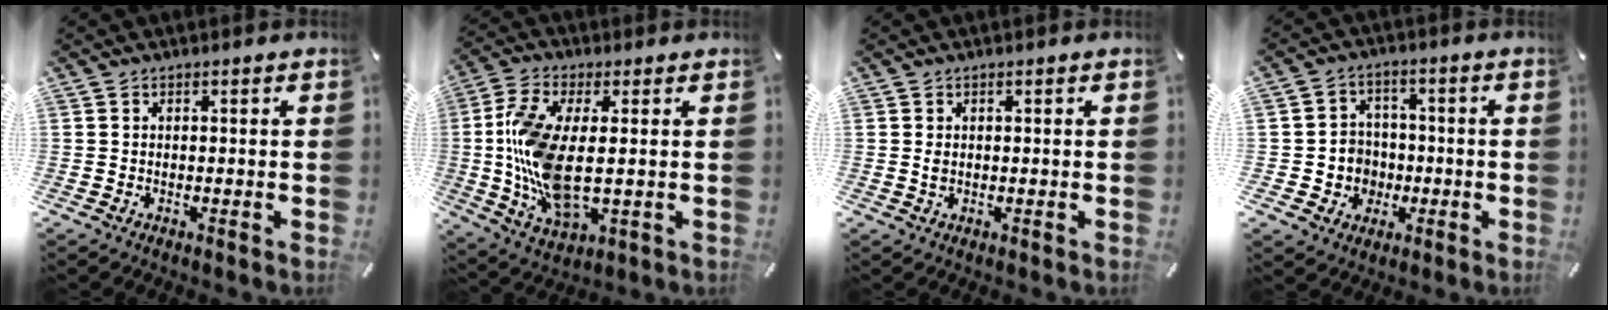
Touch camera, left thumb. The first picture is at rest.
{"total": 14.6, "force": [0.4, 6.6, 13.0], "torque": [-0.283, -0.016, 0.010]}
{"total": 1.0, "force": [0.0, 0.6, 0.8], "torque": [-0.017, 0.003, -0.001]}
{"total": 7.1, "force": [-1.1, 7.0, 0.8], "torque": [-0.028, 0.008, -0.016]}